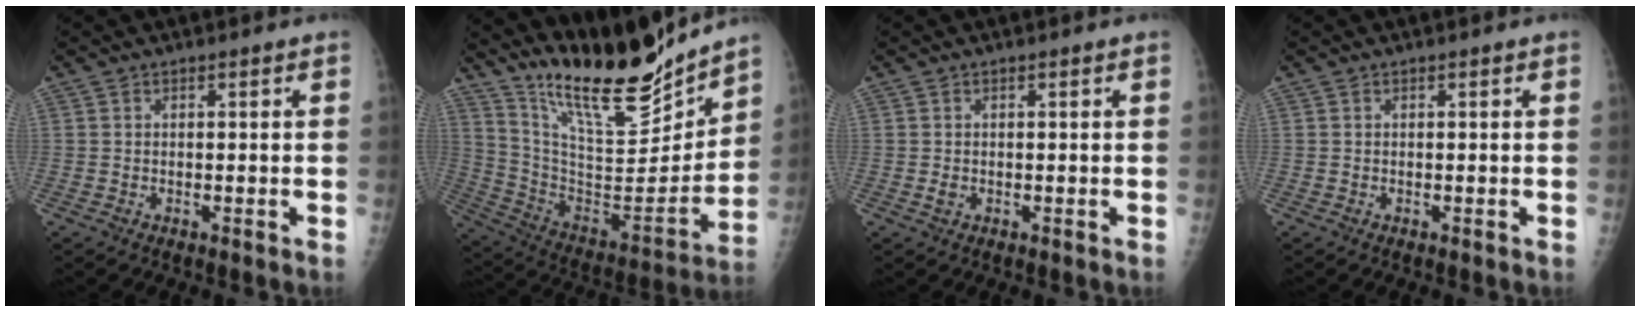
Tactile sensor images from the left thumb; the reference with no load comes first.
{"total": 23.2, "force": [19.4, 5.4, 11.7], "torque": [-0.156, -0.114, 0.332]}
{"total": 1.1, "force": [0.1, 0.8, 0.7], "torque": [-0.010, -0.001, 0.003]}
{"total": 0.0}